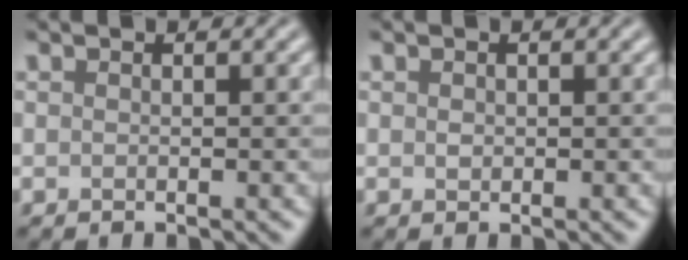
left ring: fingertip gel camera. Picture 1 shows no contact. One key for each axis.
{"total": 0.5, "fx": 0.1, "fy": 0.4, "fz": 0.3, "tx": -0.005, "ty": -0.001, "tz": 0.001}